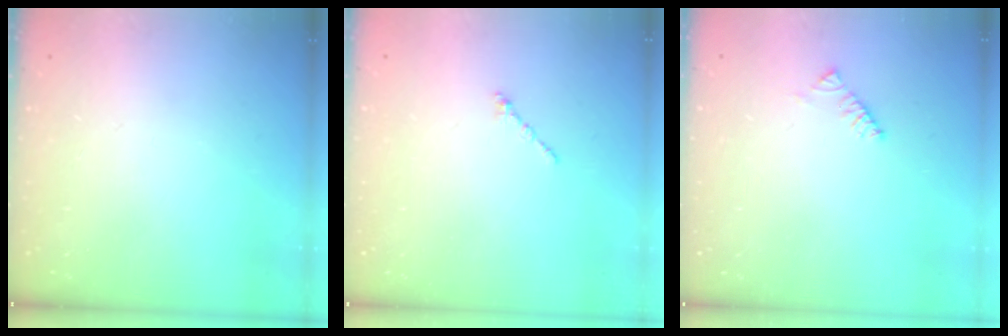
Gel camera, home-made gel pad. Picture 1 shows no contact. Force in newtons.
{"total": 1.2, "press": 1.1, "slide": 0.5}
{"total": 2.9, "press": 2.9, "slide": 0.5}